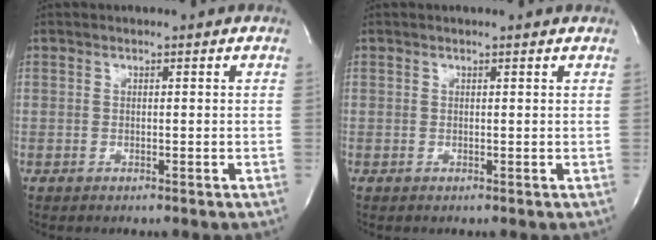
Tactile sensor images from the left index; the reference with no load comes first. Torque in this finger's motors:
{"motor_torque": [0.20, -0.02, 0.02, 0.02]}